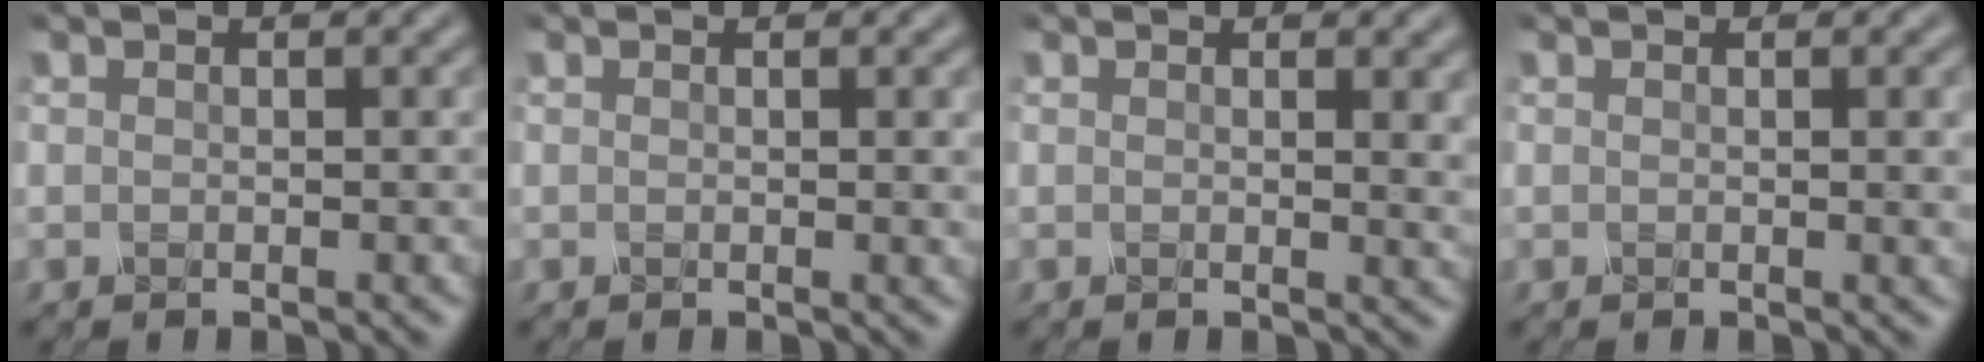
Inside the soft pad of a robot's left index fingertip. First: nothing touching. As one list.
[{"total": 1.2, "force": [0.3, 0.1, 1.1], "torque": [-0.014, -0.005, 0.006]}, {"total": 1.7, "force": [0.7, 0.4, 1.5], "torque": [-0.019, -0.006, 0.013]}, {"total": 1.7, "force": [0.3, 0.3, 1.7], "torque": [-0.019, -0.005, 0.006]}]